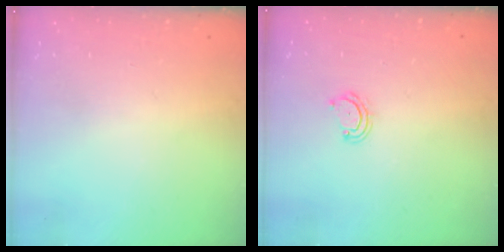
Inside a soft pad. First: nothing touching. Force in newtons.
{"total": 3.9, "press": 3.9, "slide": 0.3}